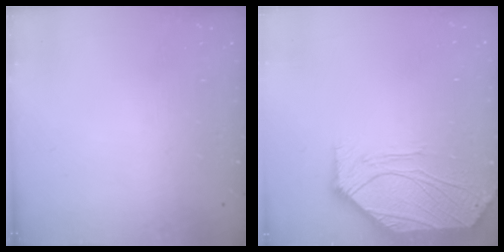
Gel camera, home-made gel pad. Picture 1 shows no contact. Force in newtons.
{"total": 7.1, "press": 7.0, "slide": 1.0}